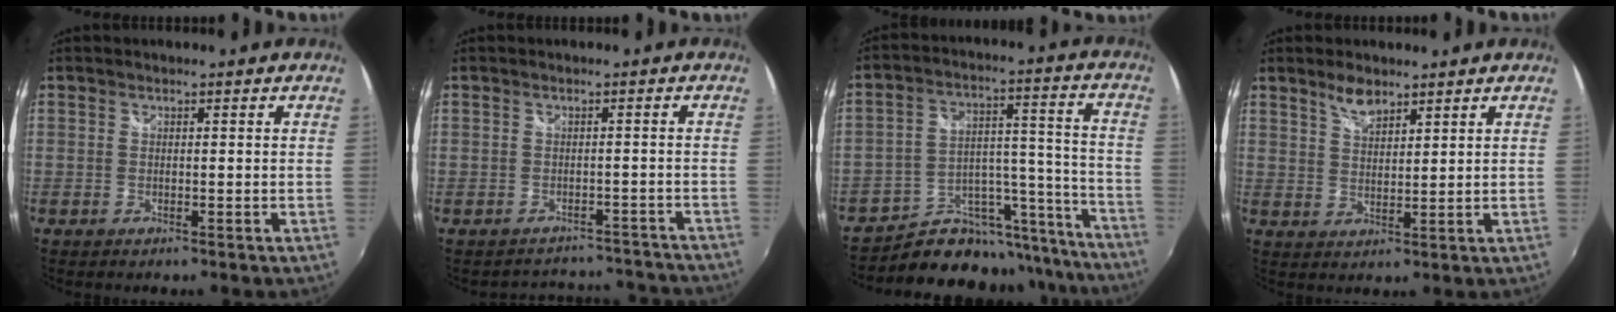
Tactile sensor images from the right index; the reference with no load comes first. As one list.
[{"total": 10.1, "force": [-9.2, 4.1, 0.7], "torque": [-0.007, 0.041, -0.105]}, {"total": 18.4, "force": [-16.0, 8.4, 3.4], "torque": [-0.045, 0.079, -0.227]}, {"total": 4.4, "force": [3.3, 1.7, 2.3], "torque": [-0.037, 0.004, 0.061]}]